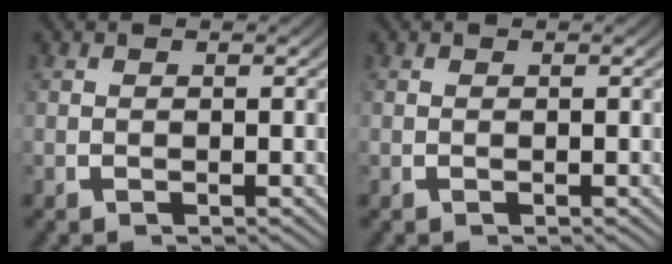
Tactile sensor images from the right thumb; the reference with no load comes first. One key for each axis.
{"total": 0.0}